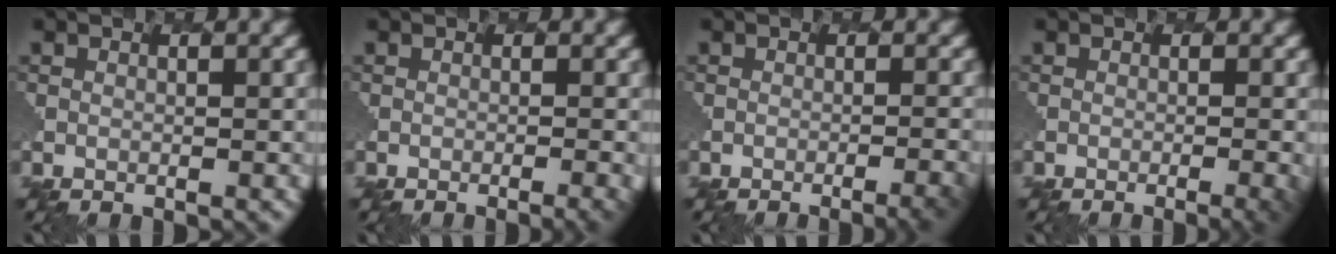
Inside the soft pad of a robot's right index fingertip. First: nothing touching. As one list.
[{"total": 1.9, "force": [-0.9, 0.5, 1.6], "torque": [-0.012, 0.005, -0.016]}, {"total": 4.0, "force": [-2.3, 1.2, 3.0], "torque": [-0.021, 0.010, -0.022]}, {"total": 3.3, "force": [-1.2, 1.1, 2.9], "torque": [-0.027, 0.005, -0.011]}]